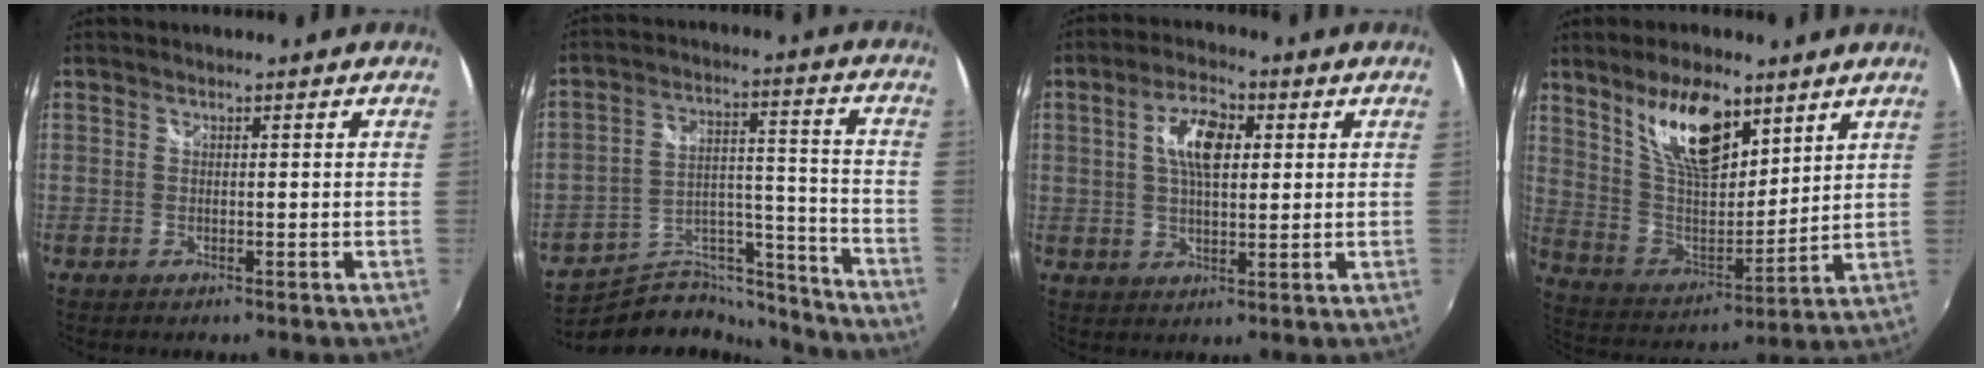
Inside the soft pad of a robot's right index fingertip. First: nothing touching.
{"total": 14.5, "force": [-13.4, 4.9, 2.4], "torque": [-0.031, 0.060, -0.208]}
{"total": 8.2, "force": [2.0, 3.9, 6.9], "torque": [-0.123, 0.015, 0.035]}
{"total": 16.2, "force": [9.4, 6.8, 11.2], "torque": [-0.198, -0.002, 0.182]}